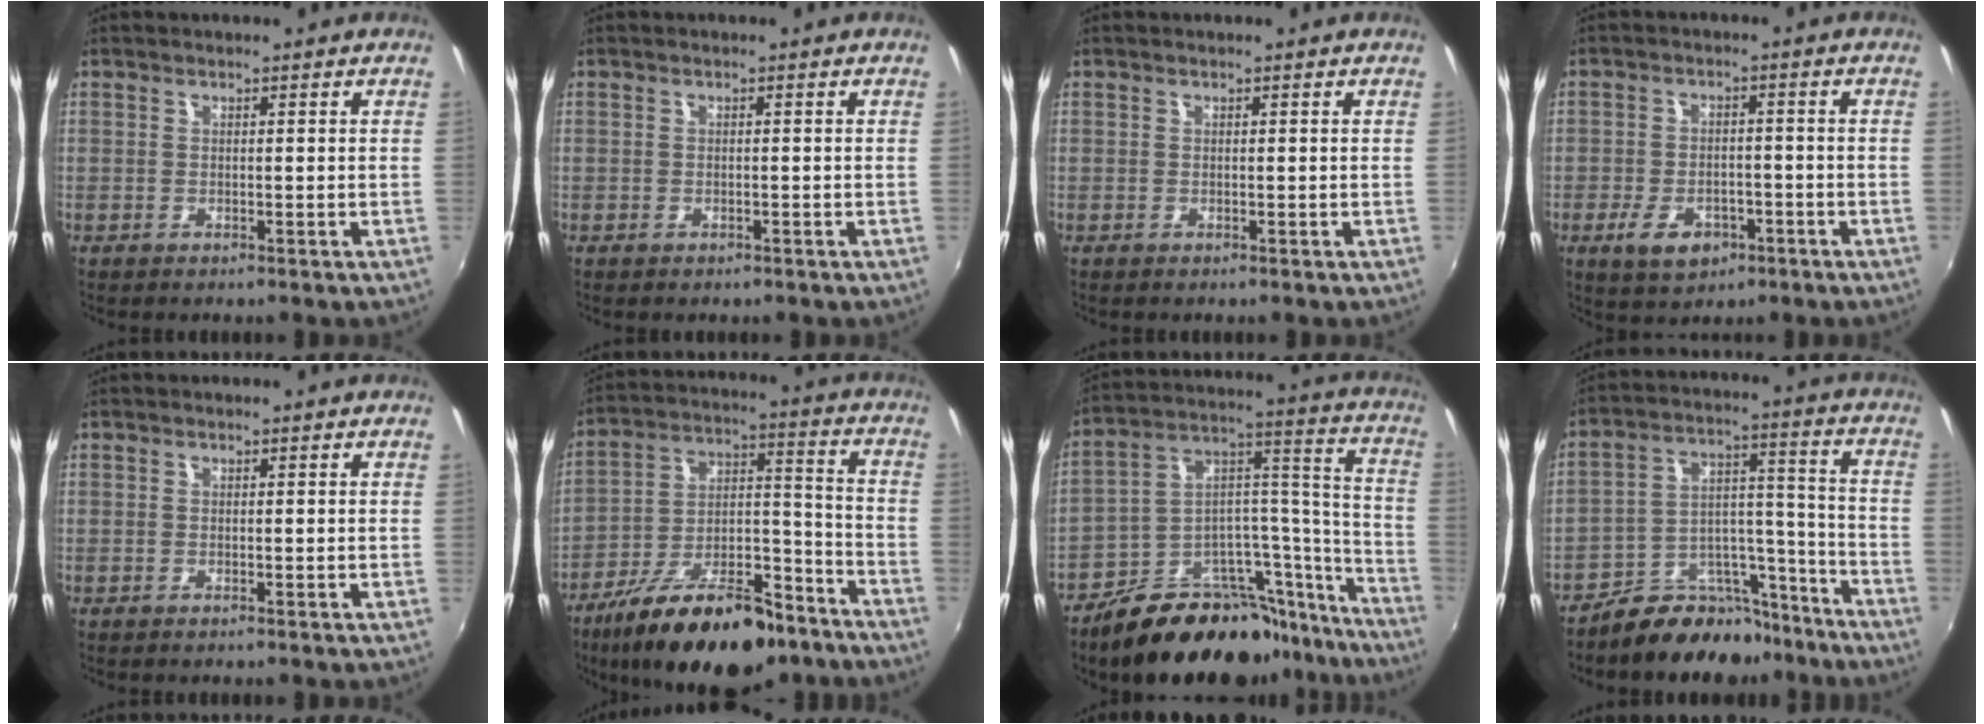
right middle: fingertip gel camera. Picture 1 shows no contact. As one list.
[{"total": 0.8, "force": [-0.5, 0.6, 0.1], "torque": [-0.004, -0.003, -0.008]}, {"total": 0.0}, {"total": 7.6, "force": [-3.9, 4.7, 4.5], "torque": [-0.108, -0.007, -0.061]}, {"total": 0.0}, {"total": 23.2, "force": [-16.0, 8.9, 14.3], "torque": [-0.244, -0.004, -0.244]}, {"total": 25.7, "force": [-20.3, 10.6, 11.6], "torque": [-0.140, 0.067, -0.298]}, {"total": 14.1, "force": [-11.9, 6.4, 4.0], "torque": [-0.058, 0.053, -0.173]}]